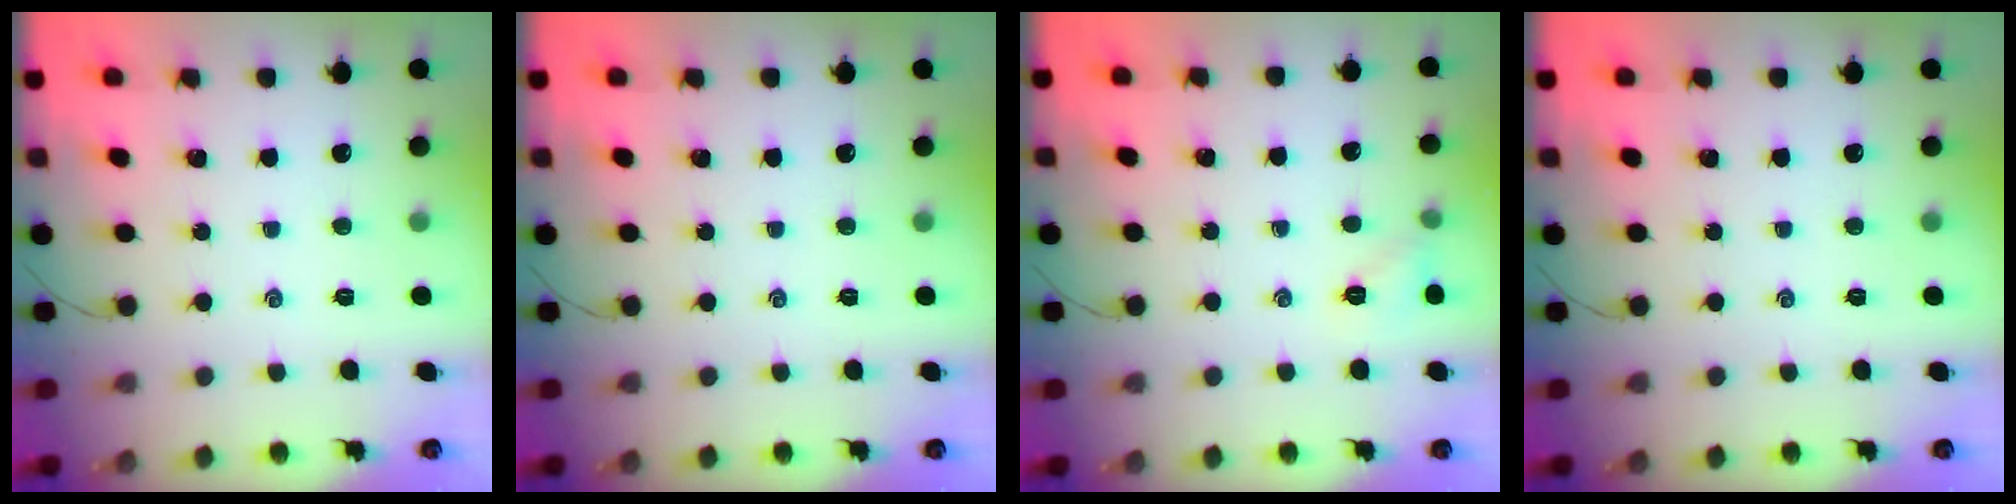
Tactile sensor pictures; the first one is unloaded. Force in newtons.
{"total": 0.0}
{"total": 5.5, "press": 5.2, "slide": 1.7}
{"total": 0.0}